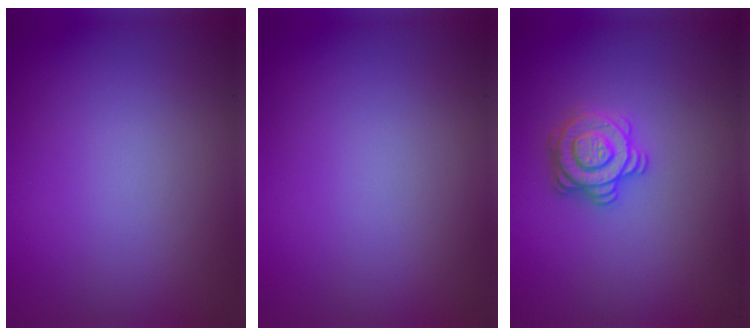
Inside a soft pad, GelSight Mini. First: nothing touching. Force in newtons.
{"total": 0.0}
{"total": 2.9, "press": 2.8, "slide": 0.4}